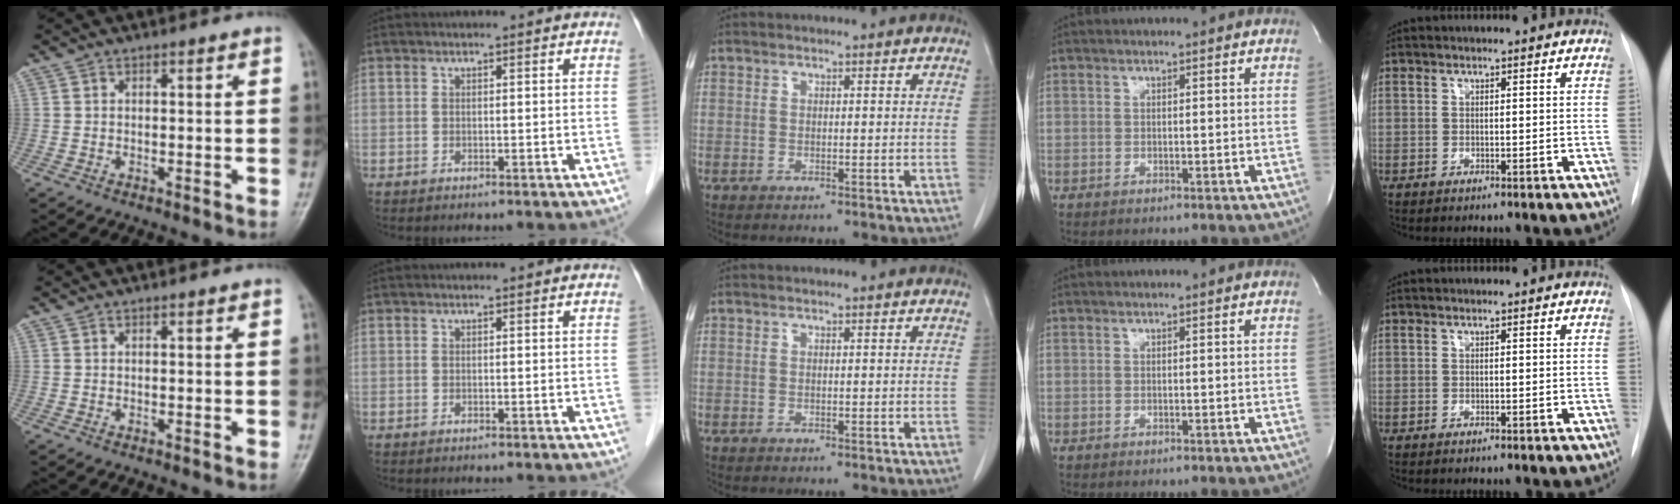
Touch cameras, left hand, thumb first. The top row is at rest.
{}